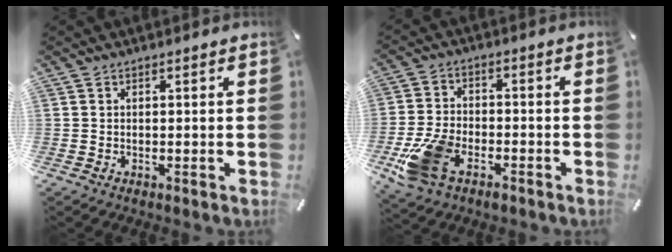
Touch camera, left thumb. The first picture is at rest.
{"total": 11.3, "force": [-5.5, 7.0, 6.9], "torque": [-0.149, 0.020, -0.098]}